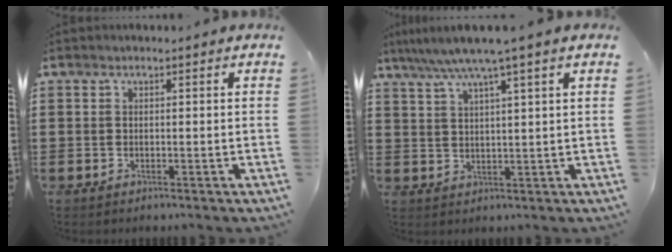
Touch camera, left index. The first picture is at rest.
{"total": 5.2, "force": [3.7, -0.6, 3.7], "torque": [-0.081, -0.010, 0.060]}